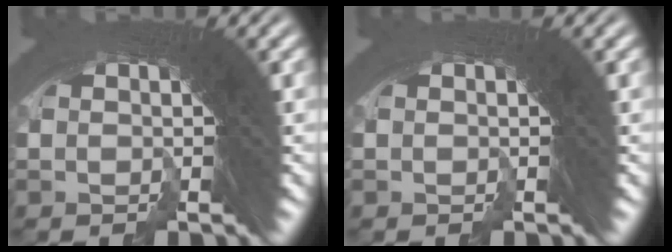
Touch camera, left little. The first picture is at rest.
{"total": 0.0}